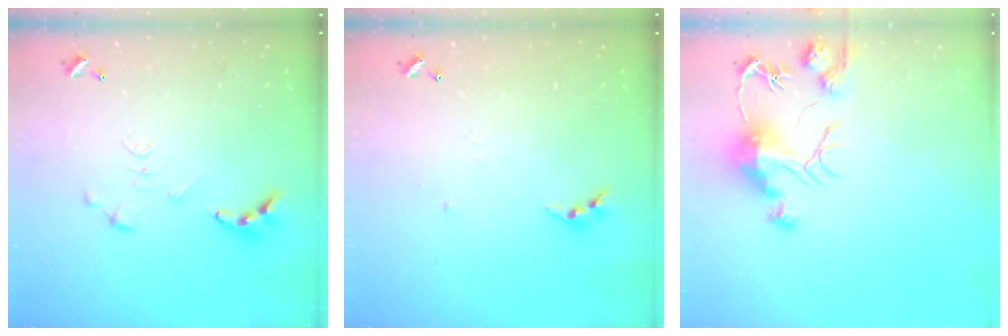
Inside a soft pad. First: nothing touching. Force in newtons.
{"total": 4.7, "press": 4.7, "slide": 0.4}
{"total": 12.3, "press": 12.3, "slide": 1.1}